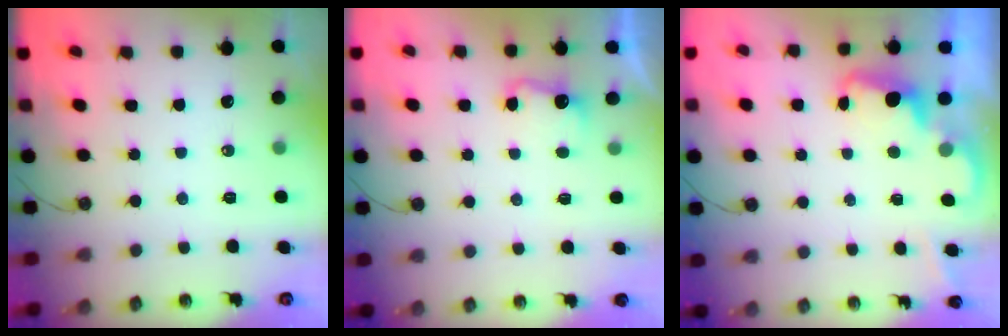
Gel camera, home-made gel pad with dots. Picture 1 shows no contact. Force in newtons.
{"total": 3.0, "press": 2.8, "slide": 1.0}
{"total": 2.3, "press": 2.3, "slide": 0.6}